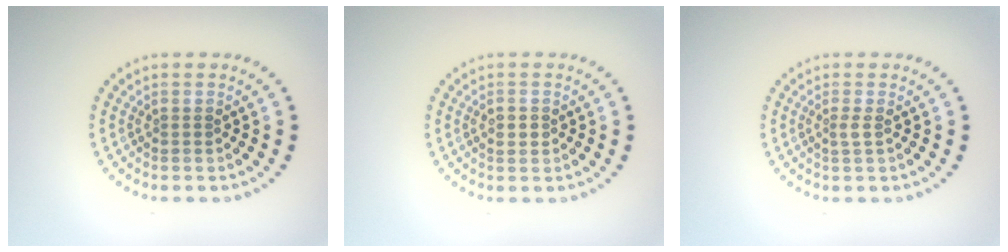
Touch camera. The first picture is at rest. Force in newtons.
{"total": 1.0, "press": 1.0, "slide": 0.1}
{"total": 0.9, "press": 0.6, "slide": 0.6}